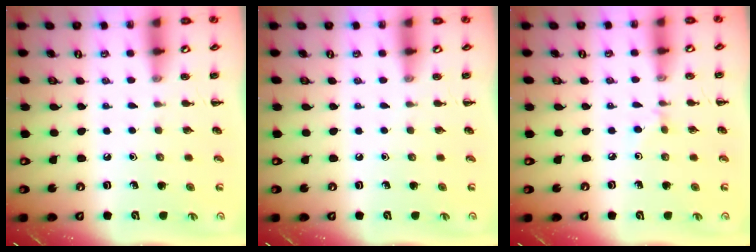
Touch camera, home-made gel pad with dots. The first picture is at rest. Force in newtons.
{"total": 0.0}
{"total": 2.8, "press": 2.6, "slide": 1.0}